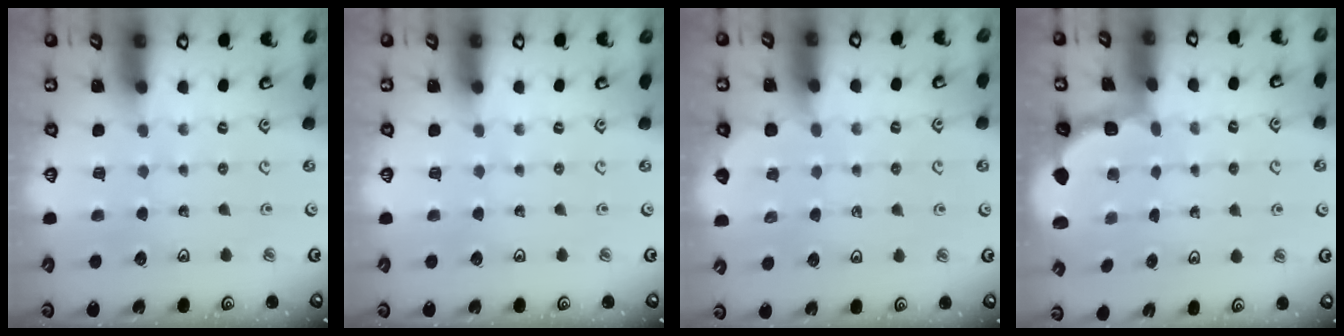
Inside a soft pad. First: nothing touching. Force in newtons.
{"total": 0.0}
{"total": 2.3, "press": 2.3, "slide": 0.1}
{"total": 1.8, "press": 1.6, "slide": 0.7}